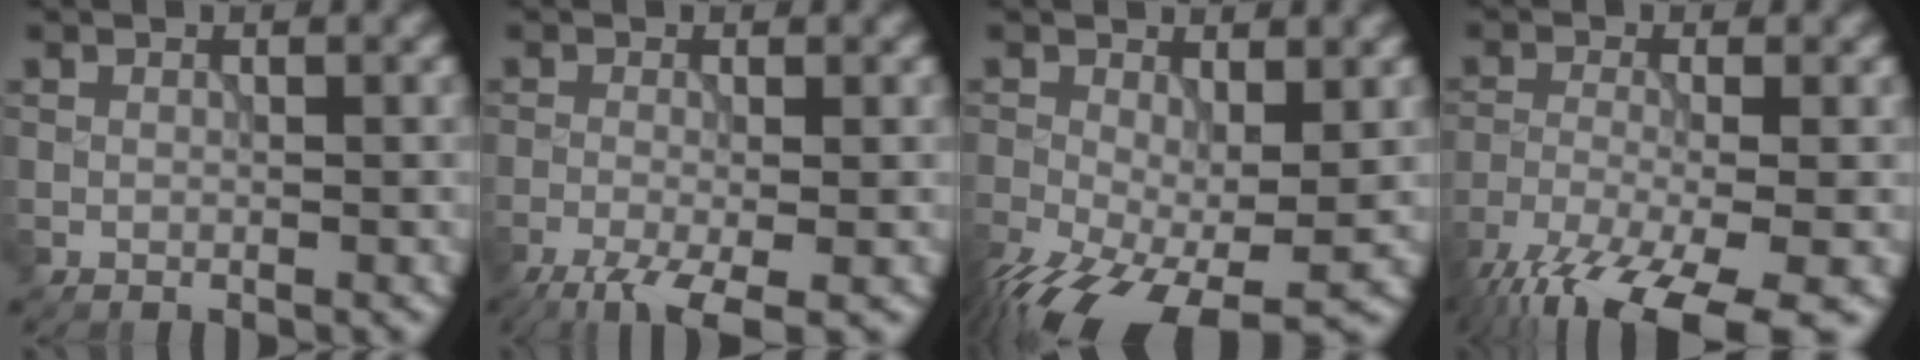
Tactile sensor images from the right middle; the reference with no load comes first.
{"total": 5.2, "force": [-3.1, 1.3, 4.0], "torque": [-0.071, -0.009, -0.061]}
{"total": 11.9, "force": [-5.1, 5.3, 9.3], "torque": [-0.192, -0.052, -0.074]}
{"total": 12.5, "force": [-8.8, 3.4, 8.2], "torque": [-0.161, -0.044, -0.138]}